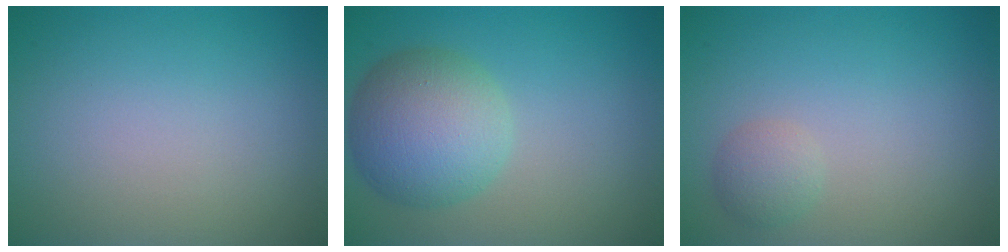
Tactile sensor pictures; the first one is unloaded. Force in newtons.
{"total": 6.6, "press": 6.6, "slide": 0.2}
{"total": 1.6, "press": 1.6, "slide": 0.1}